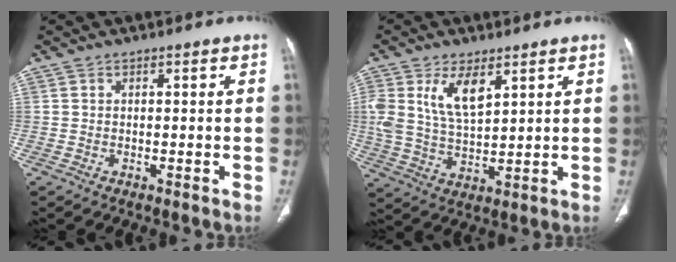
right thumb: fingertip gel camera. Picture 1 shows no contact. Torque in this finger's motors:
{"motor_torque": [0.17, 0.24, 0.64, 0.64, 0.11]}